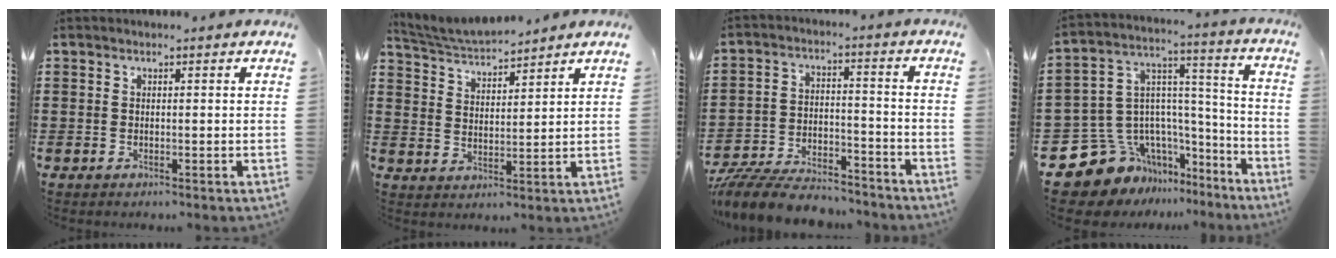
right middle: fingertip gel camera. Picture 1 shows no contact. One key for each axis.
{"total": 4.3, "fx": 4.2, "fy": 0.7, "fz": 0.4, "tx": -0.029, "ty": -0.018, "tz": 0.074}
{"total": 9.0, "fx": -8.5, "fy": 1.7, "fz": 2.3, "tx": -0.049, "ty": 0.015, "tz": -0.164}
{"total": 11.6, "fx": -8.6, "fy": 7.5, "fz": 2.1, "tx": -0.087, "ty": -0.005, "tz": -0.155}